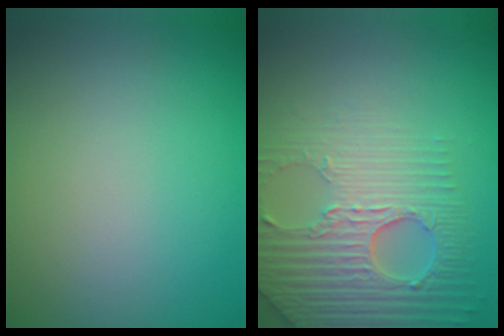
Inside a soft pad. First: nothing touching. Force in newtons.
{"total": 6.1, "press": 5.2, "slide": 3.3}